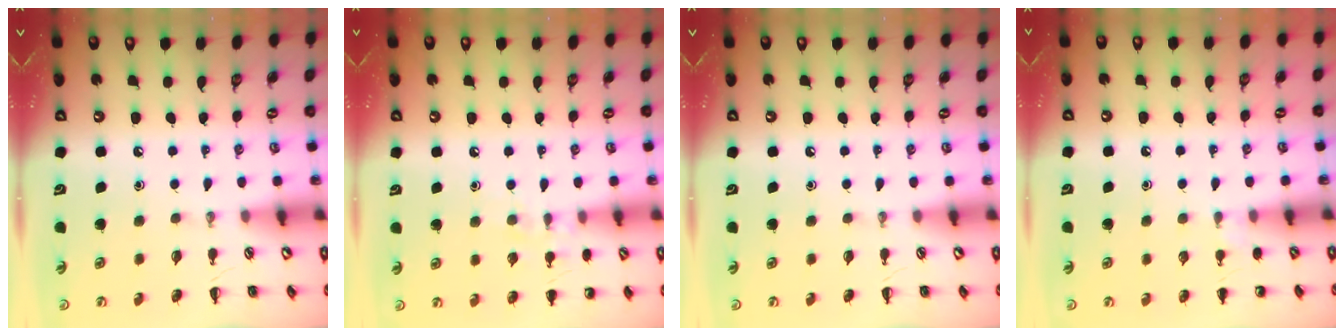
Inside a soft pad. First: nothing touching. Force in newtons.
{"total": 6.8, "press": 6.6, "slide": 1.6}
{"total": 0.0}
{"total": 5.0, "press": 4.7, "slide": 1.6}